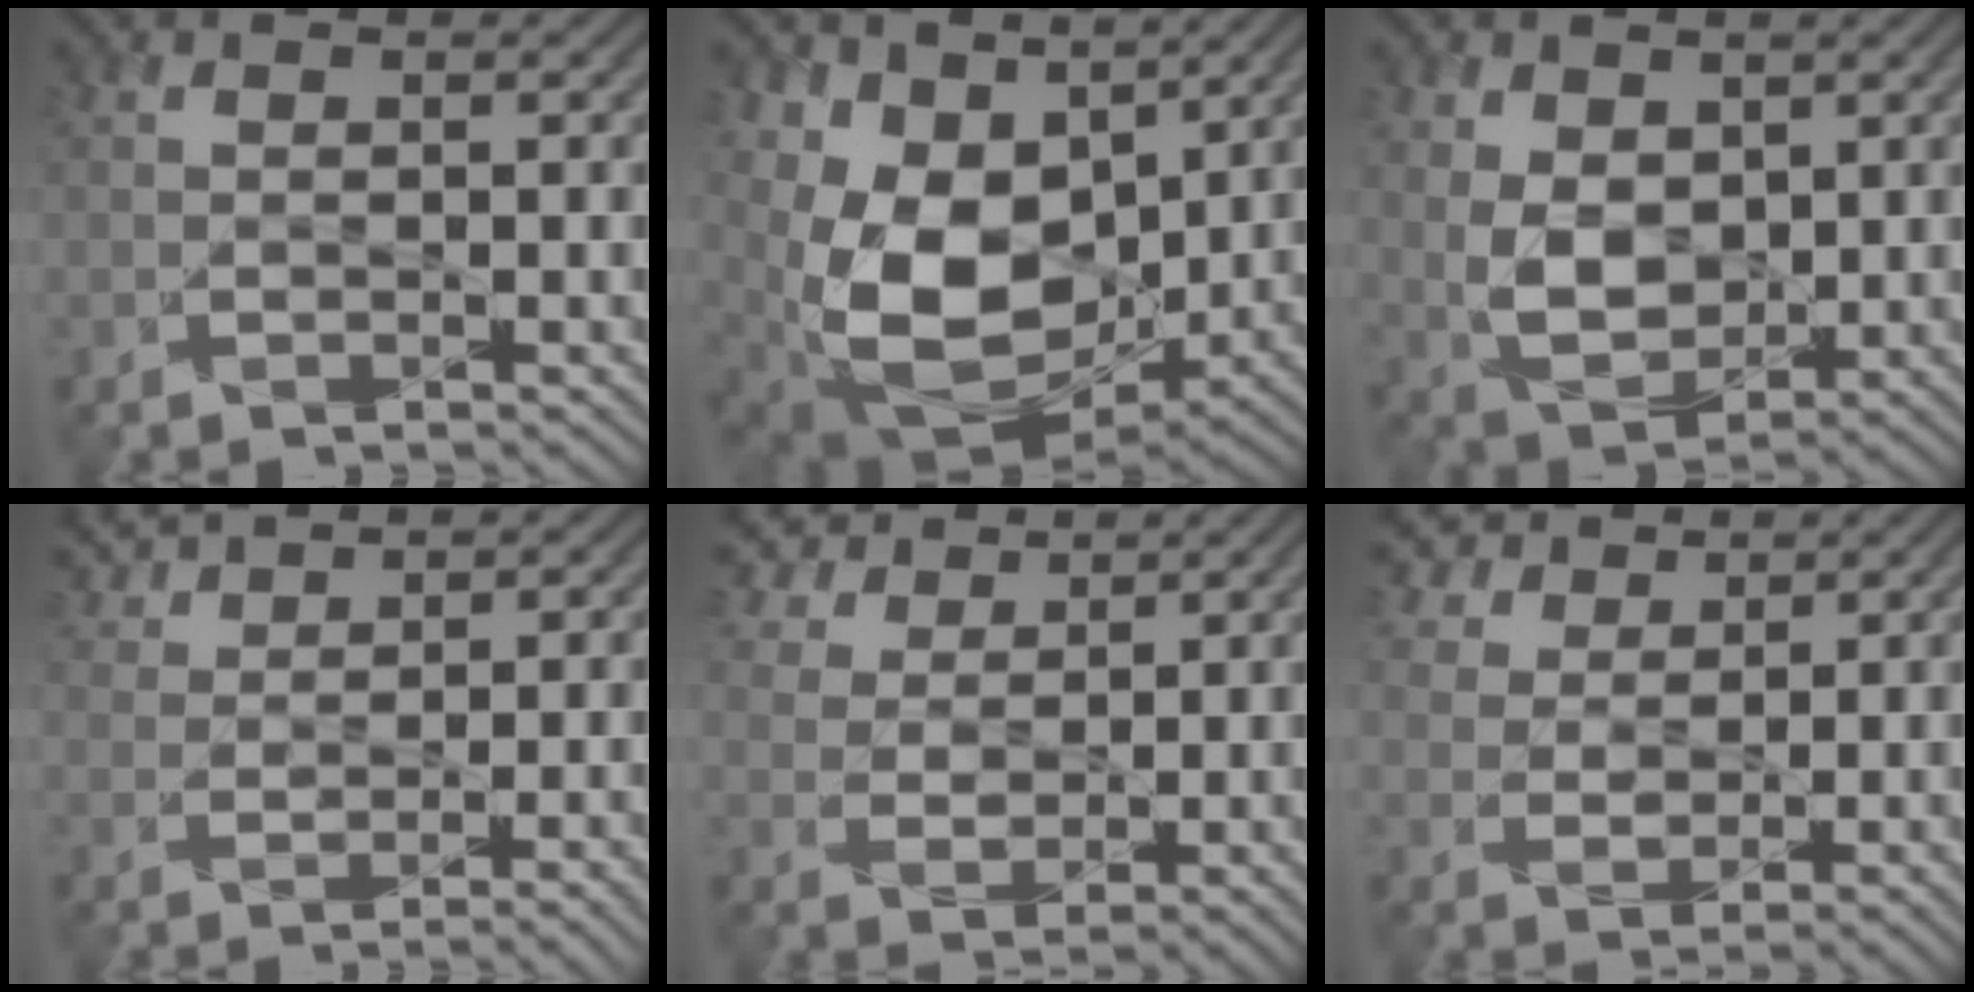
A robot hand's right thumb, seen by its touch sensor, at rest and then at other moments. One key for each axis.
{"total": 14.5, "fx": 2.8, "fy": 9.9, "fz": 10.3, "tx": -0.247, "ty": -0.019, "tz": 0.064}
{"total": 6.2, "fx": 1.4, "fy": 4.4, "fz": 4.2, "tx": -0.099, "ty": -0.010, "tz": 0.034}
{"total": 4.0, "fx": 3.1, "fy": 0.9, "fz": 2.5, "tx": -0.060, "ty": 0.012, "tz": 0.061}
{"total": 6.5, "fx": 4.2, "fy": 4.0, "fz": 2.9, "tx": -0.075, "ty": 0.010, "tz": 0.084}
{"total": 5.7, "fx": 4.1, "fy": 3.2, "fz": 2.3, "tx": -0.061, "ty": 0.004, "tz": 0.085}